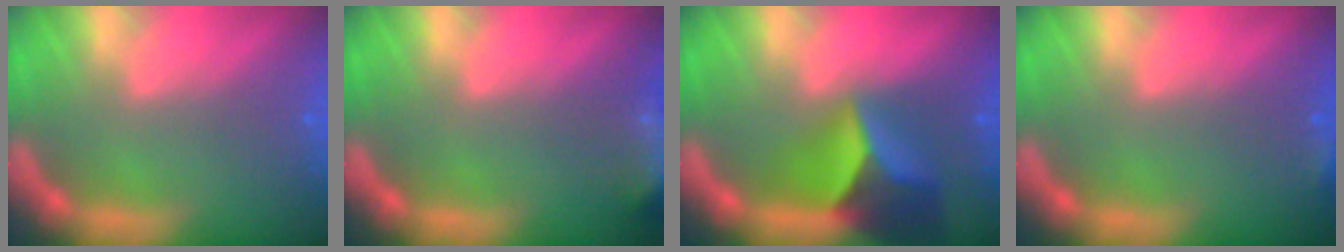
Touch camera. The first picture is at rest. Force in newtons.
{"total": 6.5}
{"total": 7.4}
{"total": 0.9}